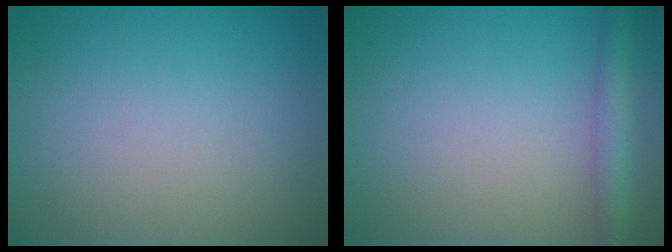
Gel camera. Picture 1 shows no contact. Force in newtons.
{"total": 3.0, "press": 3.0, "slide": 0.1}